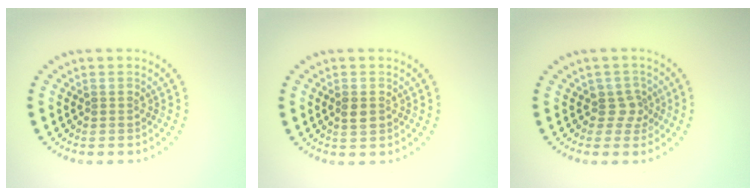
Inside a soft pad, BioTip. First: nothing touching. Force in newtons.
{"total": 1.4, "press": 1.4, "slide": 0.1}
{"total": 1.9, "press": 1.5, "slide": 1.3}